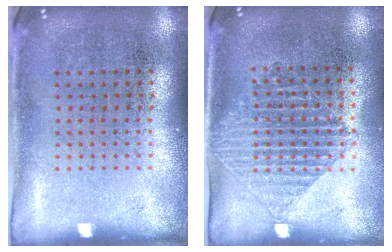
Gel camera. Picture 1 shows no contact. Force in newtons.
{"total": 1.2, "press": 1.1, "slide": 0.6}